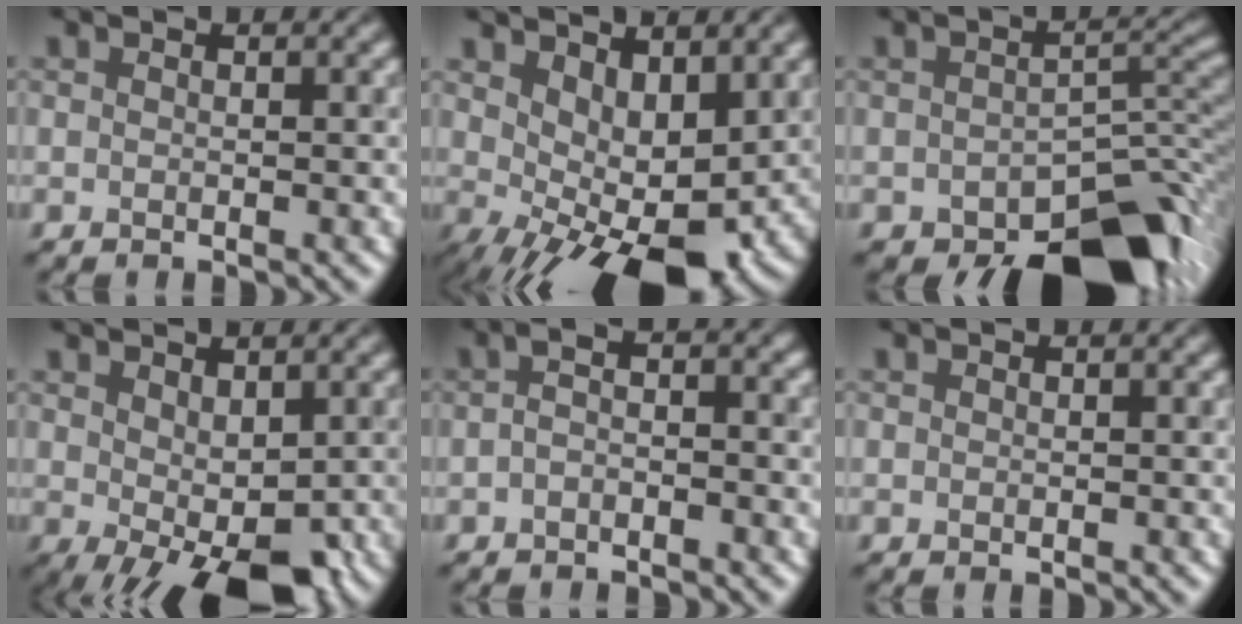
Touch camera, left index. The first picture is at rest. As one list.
[{"total": 9.2, "force": [0.9, 4.5, 8.0], "torque": [-0.099, -0.006, 0.027]}, {"total": 10.2, "force": [-6.1, 4.9, 6.6], "torque": [-0.076, -0.017, -0.087]}, {"total": 6.4, "force": [-1.4, 2.8, 5.6], "torque": [-0.099, -0.011, -0.009]}, {"total": 1.9, "force": [-0.7, 0.5, 1.7], "torque": [-0.033, 0.003, -0.017]}, {"total": 0.0}]